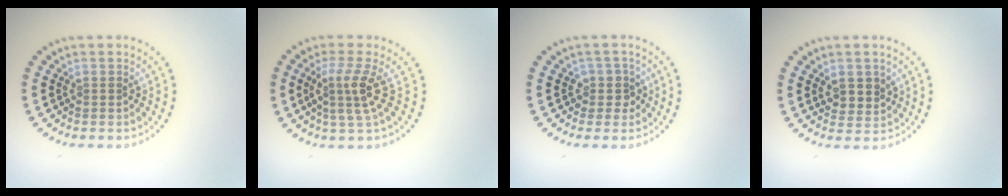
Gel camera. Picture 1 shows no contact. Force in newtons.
{"total": 3.0, "press": 2.2, "slide": 2.1}
{"total": 1.8, "press": 1.5, "slide": 1.0}
{"total": 2.4, "press": 2.2, "slide": 1.0}